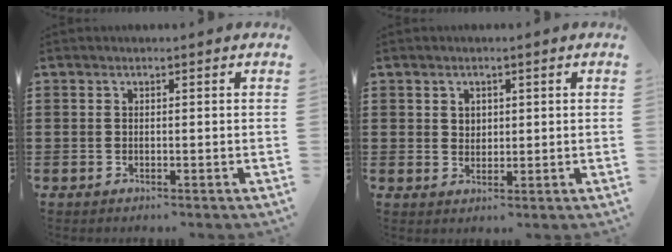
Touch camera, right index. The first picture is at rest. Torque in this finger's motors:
{"motor_torque": [-0.17, 0.34, 0.01, 0.00]}